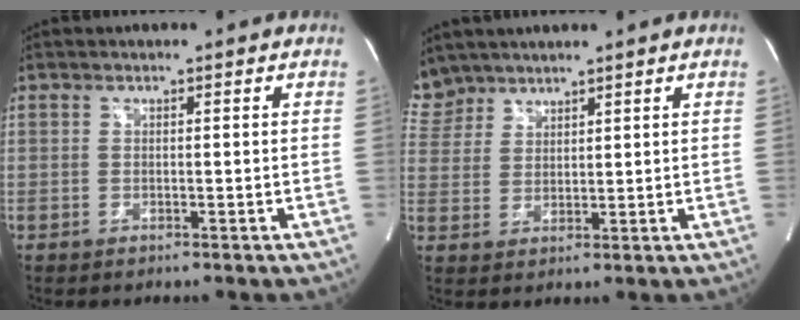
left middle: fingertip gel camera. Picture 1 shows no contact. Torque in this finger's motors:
{"motor_torque": [0.46, -0.46, 0.11, -0.05]}